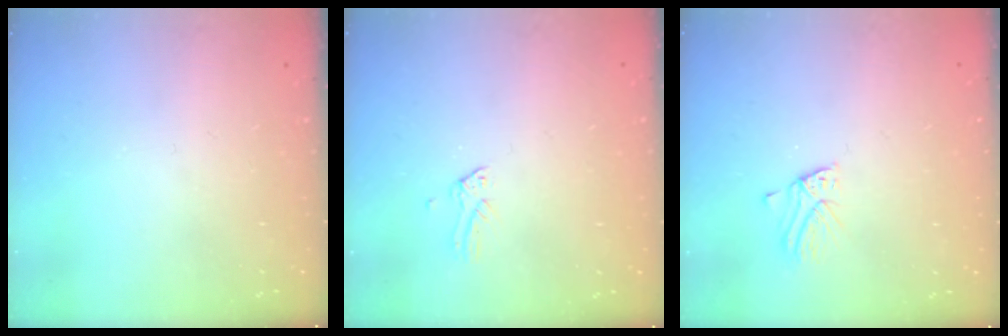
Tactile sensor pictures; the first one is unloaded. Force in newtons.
{"total": 0.0}
{"total": 2.8, "press": 2.7, "slide": 0.3}